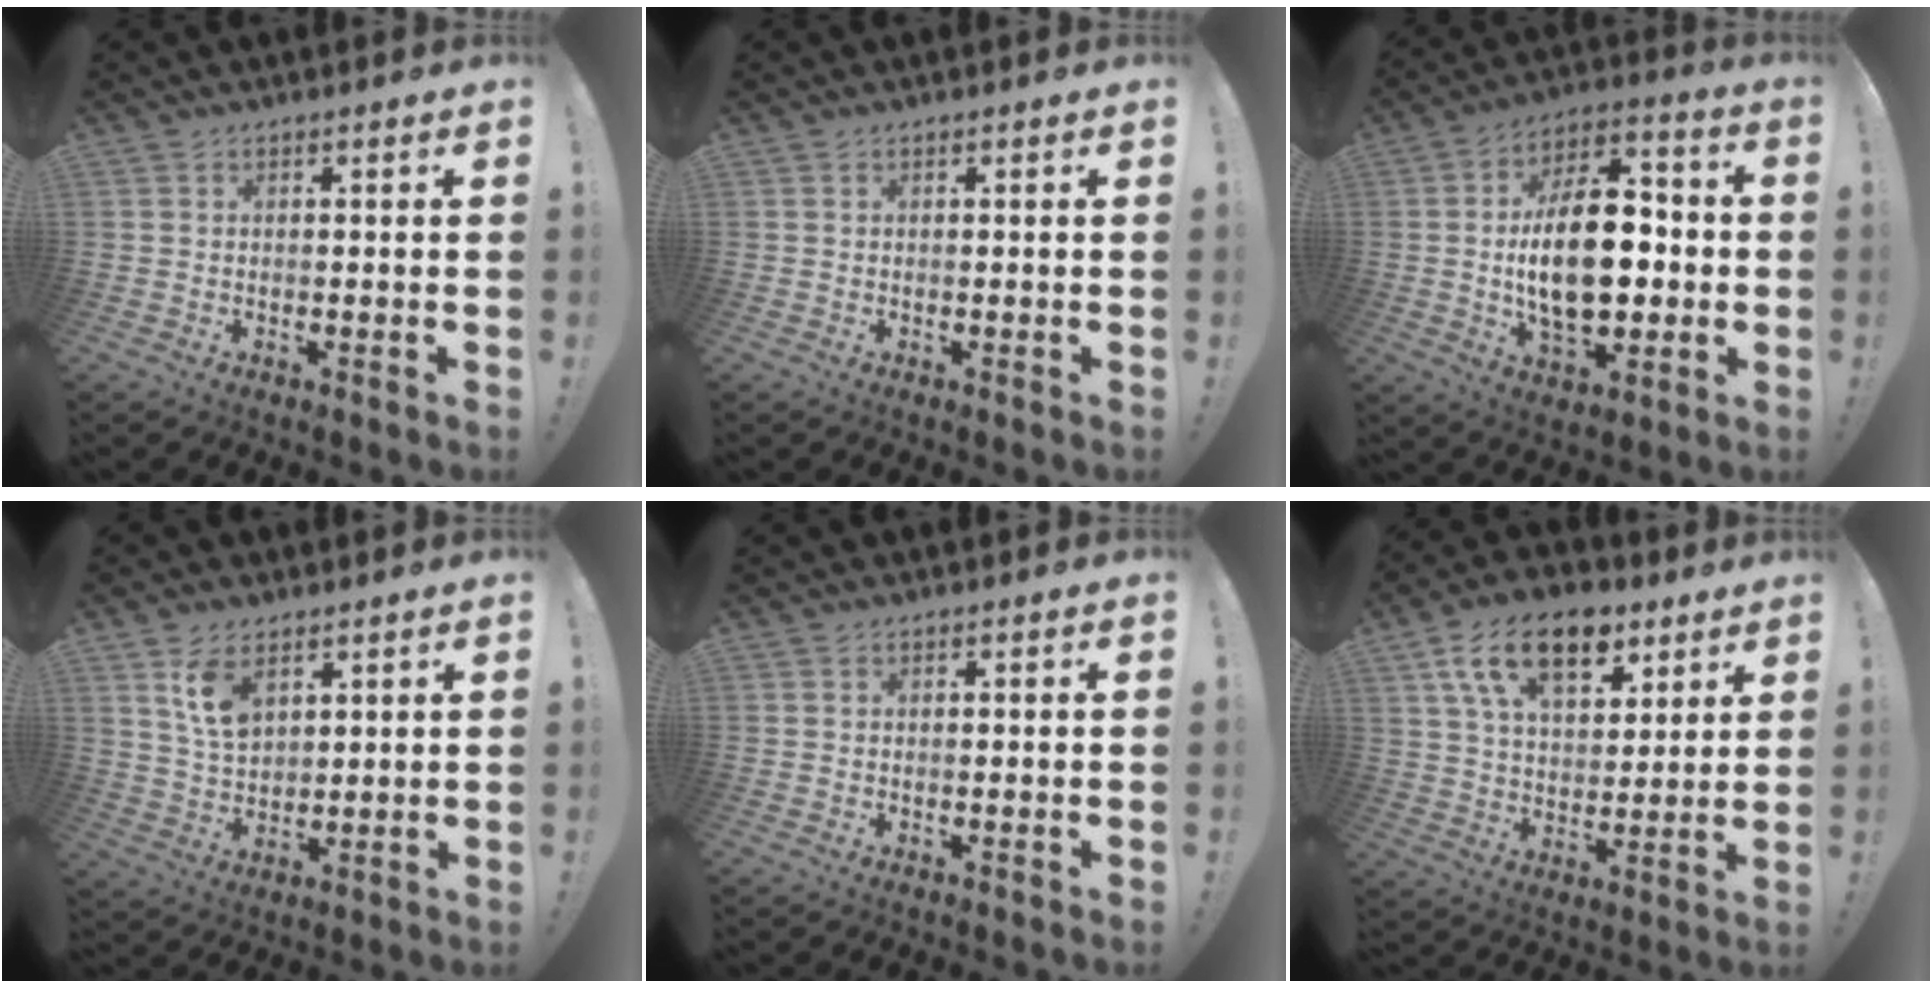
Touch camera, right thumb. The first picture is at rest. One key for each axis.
{"total": 0.0}
{"total": 21.0, "fx": -1.4, "fy": 11.6, "fz": 17.4, "tx": -0.322, "ty": 0.004, "tz": -0.026}
{"total": 8.8, "fx": 4.9, "fy": 5.2, "fz": 5.3, "tx": -0.087, "ty": -0.018, "tz": 0.092}
{"total": 0.0}
{"total": 17.5, "fx": 9.7, "fy": 9.6, "fz": 10.9, "tx": -0.175, "ty": -0.041, "tz": 0.175}